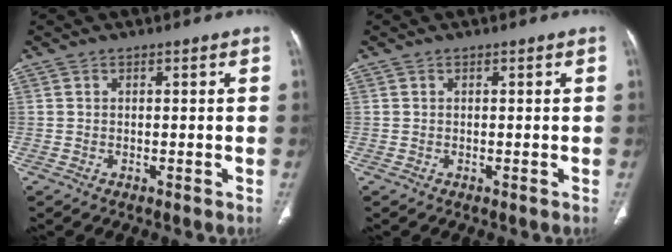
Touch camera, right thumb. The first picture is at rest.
{"total": 0.0}